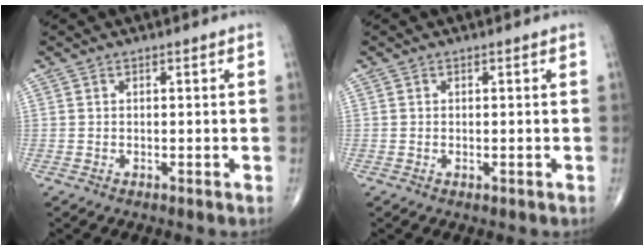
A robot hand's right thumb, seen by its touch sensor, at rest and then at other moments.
{"total": 0.5, "force": [-0.1, 0.3, 0.4], "torque": [-0.004, -0.001, -0.001]}